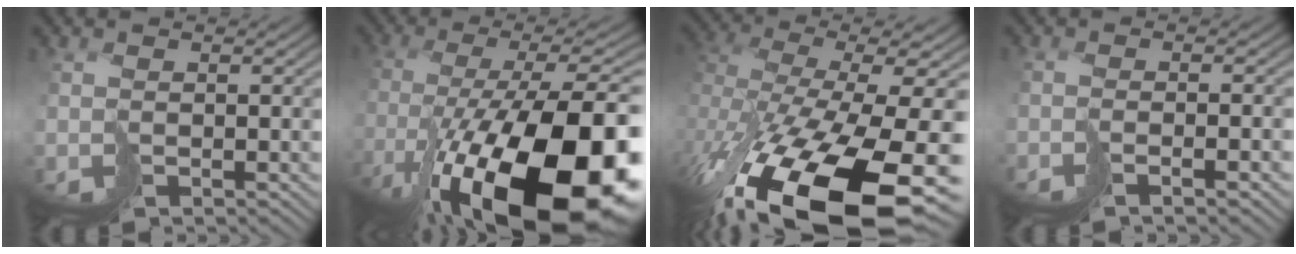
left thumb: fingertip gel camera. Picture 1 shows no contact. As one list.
[{"total": 20.8, "force": [-10.4, 6.6, 16.8], "torque": [-0.269, -0.032, -0.155]}, {"total": 16.8, "force": [-8.3, 6.8, 13.0], "torque": [-0.258, -0.080, -0.092]}, {"total": 2.1, "force": [-1.5, -0.5, 1.4], "torque": [-0.014, 0.002, -0.030]}]